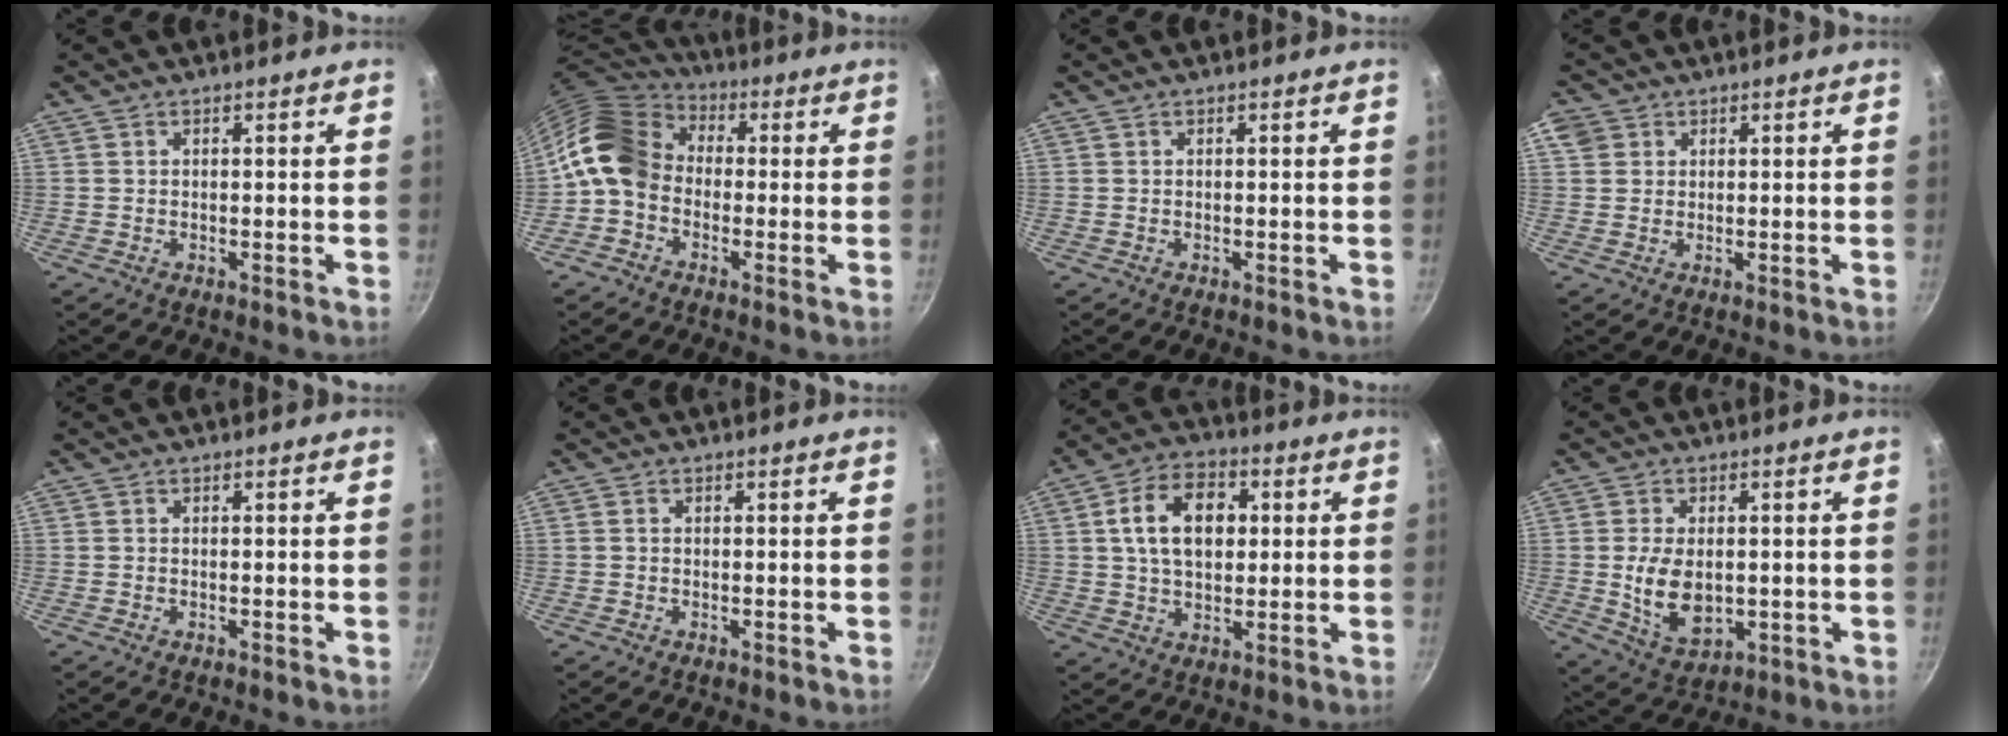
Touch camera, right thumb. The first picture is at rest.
{"total": 12.3, "force": [-1.4, 9.6, 7.5], "torque": [-0.121, 0.036, -0.052]}
{"total": 0.0}
{"total": 3.6, "force": [1.2, 3.3, 0.9], "torque": [0.004, 0.005, 0.018]}
{"total": 0.0}
{"total": 0.5, "force": [0.0, 0.4, 0.3], "torque": [-0.005, 0.004, -0.001]}
{"total": 12.6, "force": [2.3, 8.5, 9.1], "torque": [-0.129, 0.012, 0.030]}
{"total": 9.9, "force": [-0.1, 6.1, 7.8], "torque": [-0.135, -0.011, 0.010]}